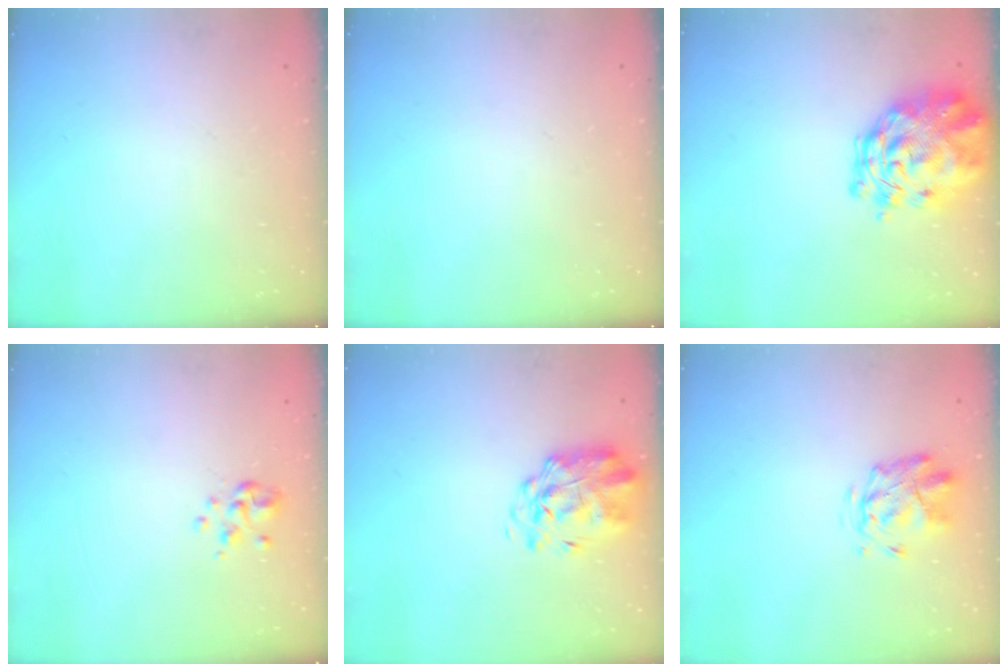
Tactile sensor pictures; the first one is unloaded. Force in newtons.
{"total": 0.0}
{"total": 9.7, "press": 9.0, "slide": 3.6}
{"total": 2.9, "press": 2.8, "slide": 0.9}
{"total": 2.0, "press": 1.8, "slide": 0.9}
{"total": 2.9, "press": 2.5, "slide": 1.5}